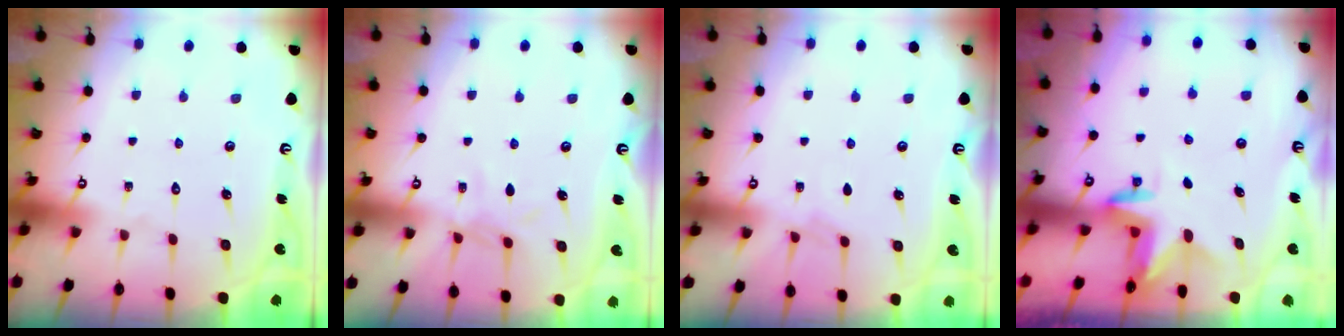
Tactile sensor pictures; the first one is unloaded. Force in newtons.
{"total": 5.4, "press": 5.4, "slide": 0.5}
{"total": 1.5, "press": 1.4, "slide": 0.3}
{"total": 2.7, "press": 2.7, "slide": 0.1}